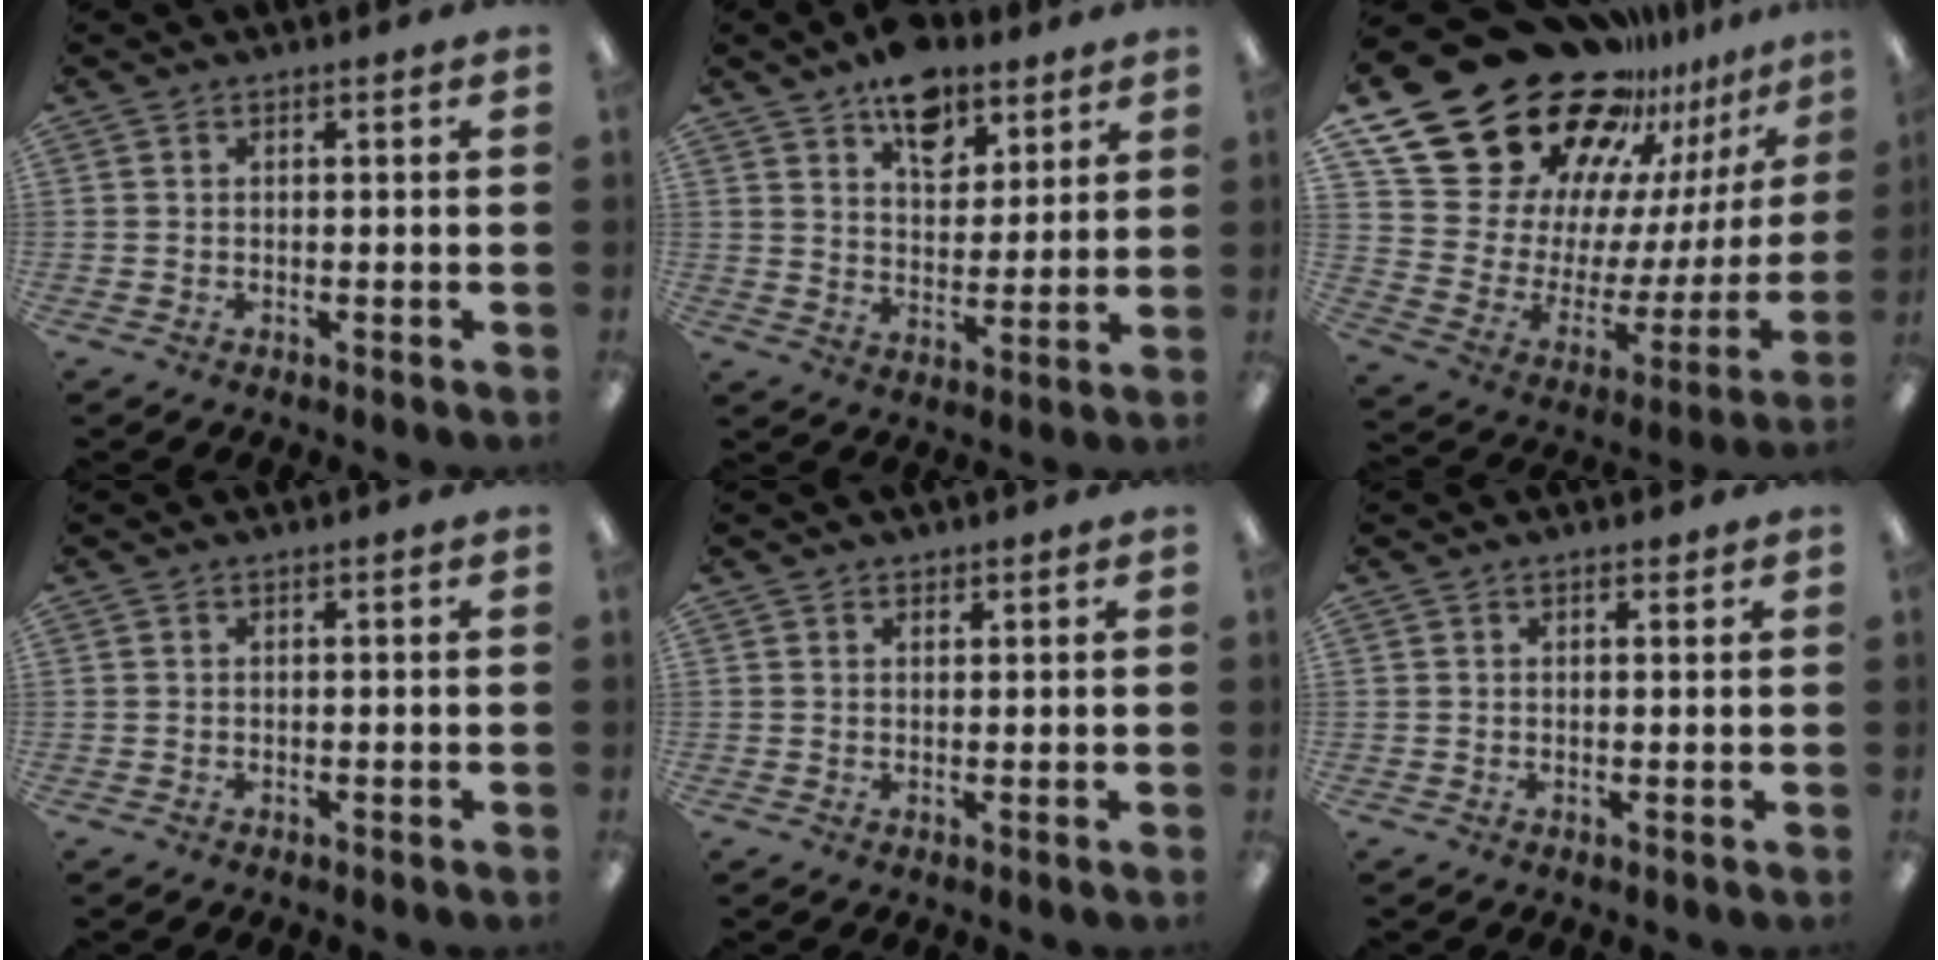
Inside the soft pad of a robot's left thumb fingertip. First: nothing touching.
{"total": 11.8, "force": [8.2, 6.8, 5.0], "torque": [-0.063, -0.043, 0.148]}
{"total": 29.9, "force": [21.3, 15.5, 14.0], "torque": [-0.230, -0.177, 0.420]}
{"total": 0.0}
{"total": 1.0, "force": [0.8, 0.5, -0.1], "torque": [0.001, 0.000, 0.017]}
{"total": 1.1, "force": [0.8, 0.6, 0.5], "torque": [-0.005, -0.003, 0.013]}